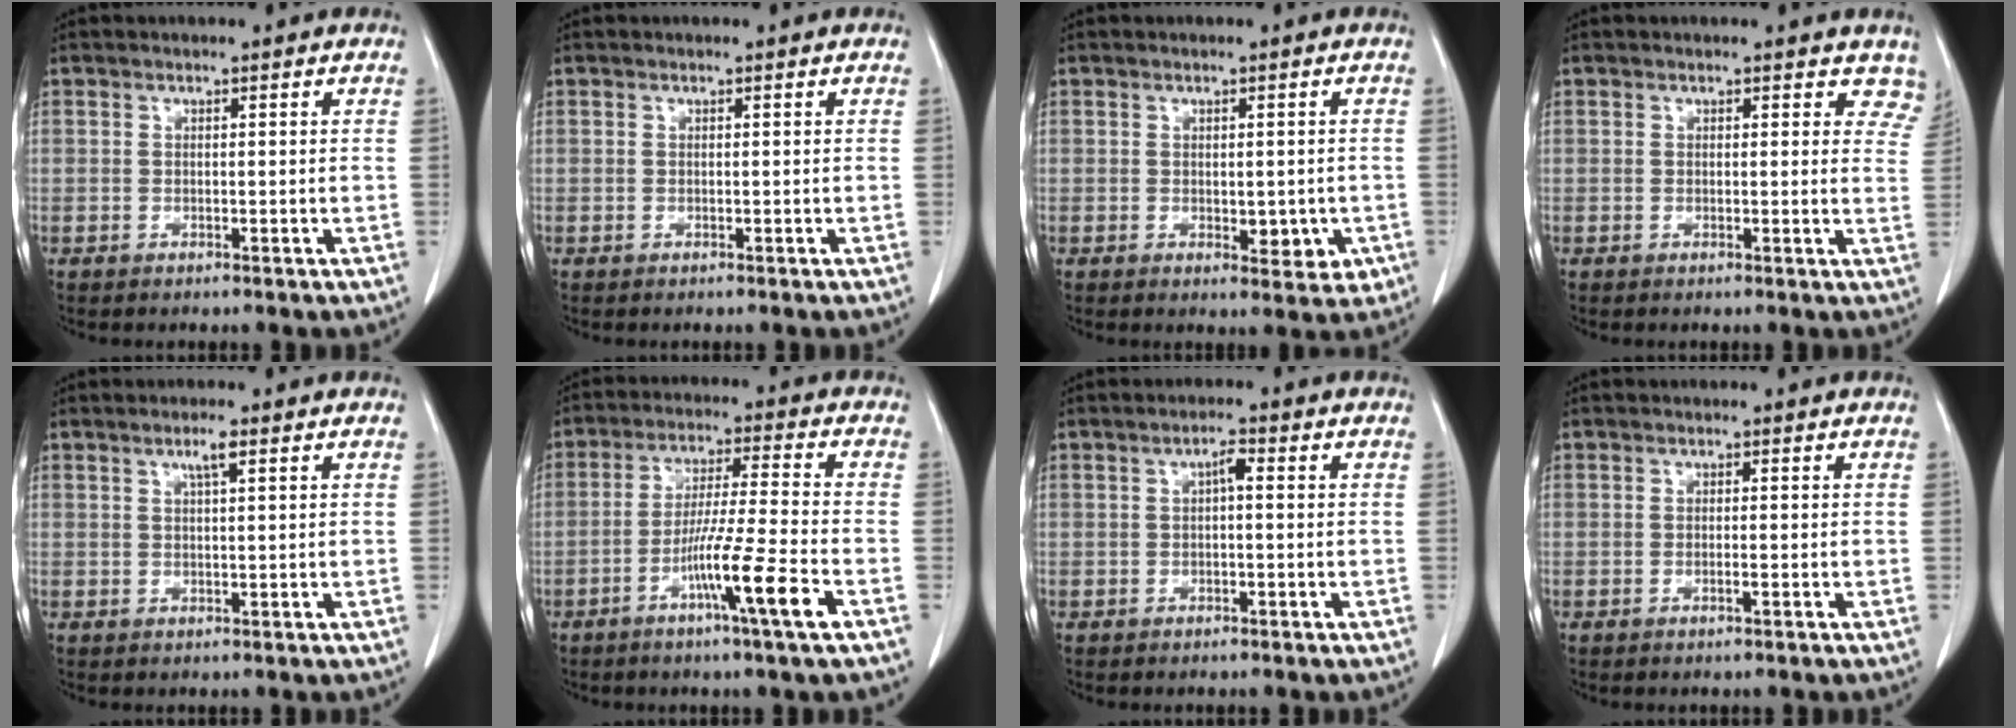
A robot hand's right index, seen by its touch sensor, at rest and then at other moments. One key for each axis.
{"total": 0.0}
{"total": 4.5, "fx": -1.0, "fy": 2.4, "fz": 3.6, "tx": -0.027, "ty": -0.001, "tz": -0.001}
{"total": 4.8, "fx": 4.3, "fy": 2.2, "fz": 0.8, "tx": 0.026, "ty": -0.012, "tz": 0.019}
{"total": 2.1, "fx": 1.0, "fy": 0.1, "fz": 1.8, "tx": -0.035, "ty": 0.001, "tz": 0.018}
{"total": 10.5, "fx": -4.8, "fy": -1.4, "fz": 9.3, "tx": -0.161, "ty": -0.014, "tz": -0.088}
{"total": 1.8, "fx": 0.2, "fy": 0.5, "fz": 1.8, "tx": -0.031, "ty": 0.005, "tz": 0.003}
{"total": 0.6, "fx": -0.2, "fy": -0.1, "fz": 0.6, "tx": -0.008, "ty": 0.002, "tz": 0.000}